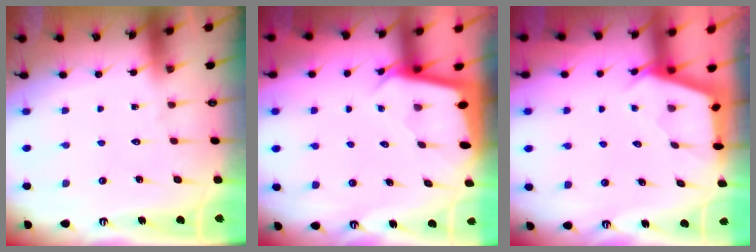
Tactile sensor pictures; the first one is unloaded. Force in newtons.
{"total": 2.0, "press": 2.0, "slide": 0.0}
{"total": 2.5, "press": 2.5, "slide": 0.3}